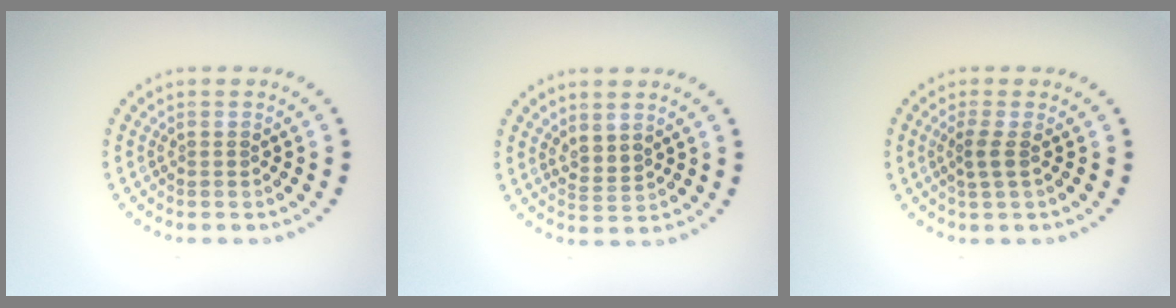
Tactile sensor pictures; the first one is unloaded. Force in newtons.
{"total": 1.8, "press": 1.4, "slide": 1.2}
{"total": 1.6, "press": 1.3, "slide": 1.0}